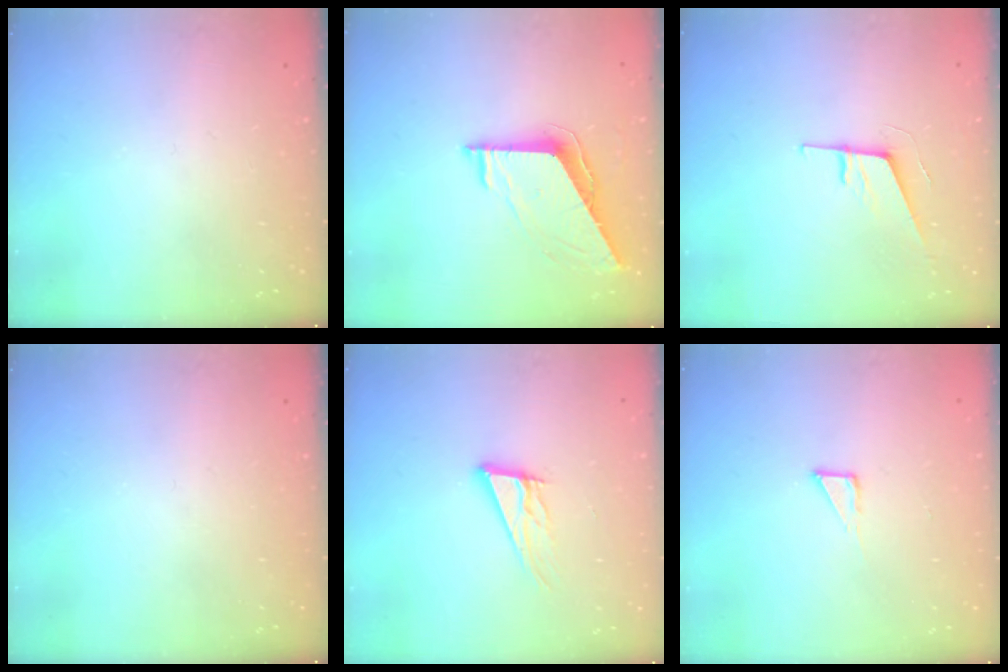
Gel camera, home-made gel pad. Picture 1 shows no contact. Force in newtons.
{"total": 8.1, "press": 8.1, "slide": 0.5}
{"total": 7.7, "press": 7.4, "slide": 2.3}
{"total": 0.0}
{"total": 13.0, "press": 12.6, "slide": 3.3}
{"total": 3.1, "press": 3.1, "slide": 0.2}